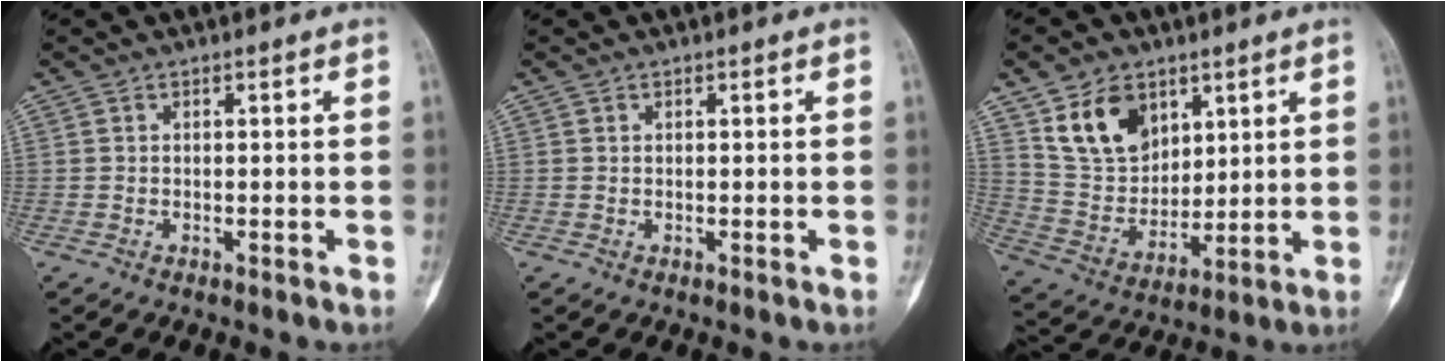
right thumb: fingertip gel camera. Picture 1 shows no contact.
{"total": 0.0}
{"total": 13.1, "force": [6.8, 9.1, 6.5], "torque": [-0.087, -0.036, 0.142]}